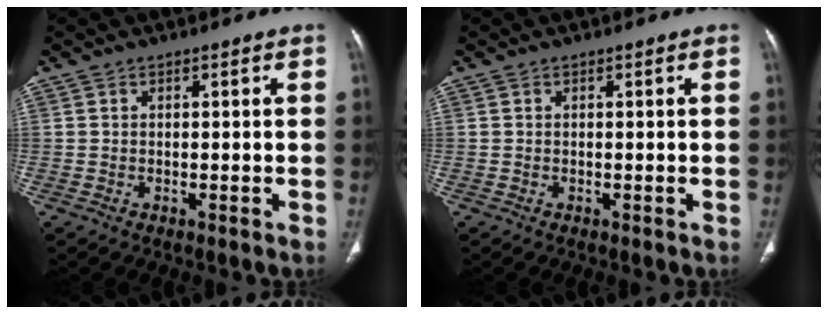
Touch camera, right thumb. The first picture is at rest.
{"total": 0.0}